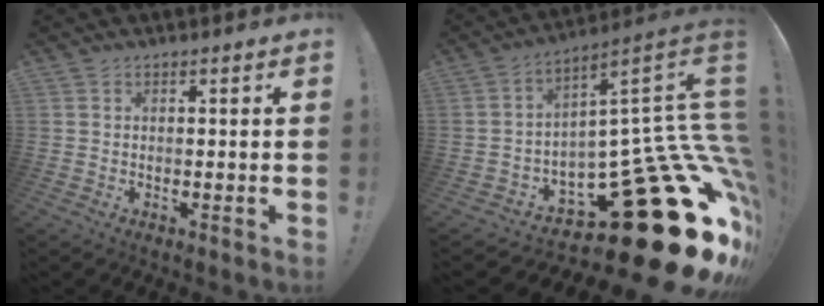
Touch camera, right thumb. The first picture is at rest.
{"total": 30.8, "force": [-14.6, 10.7, 24.9], "torque": [-0.275, 0.019, -0.202]}